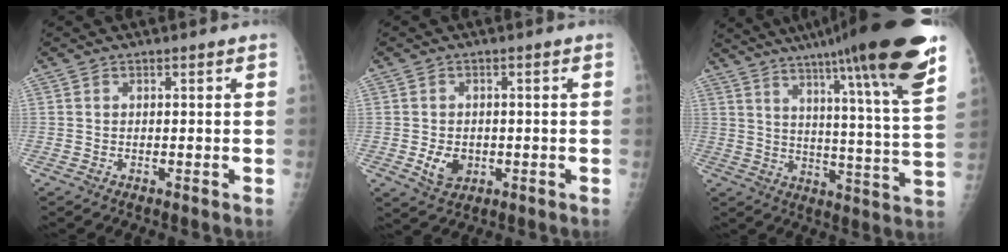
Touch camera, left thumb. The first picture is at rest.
{"total": 4.7, "force": [-1.0, 3.5, 2.9], "torque": [-0.038, -0.001, -0.009]}
{"total": 26.8, "force": [18.8, 1.1, 19.0], "torque": [-0.271, -0.085, 0.265]}